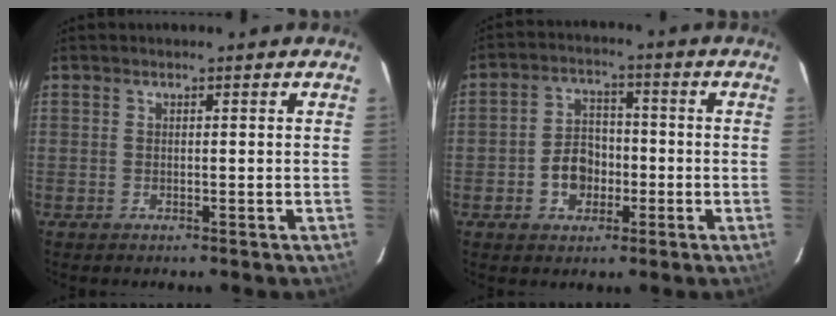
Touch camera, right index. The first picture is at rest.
{"total": 6.8, "force": [-2.2, 5.5, 3.4], "torque": [-0.069, 0.021, -0.030]}